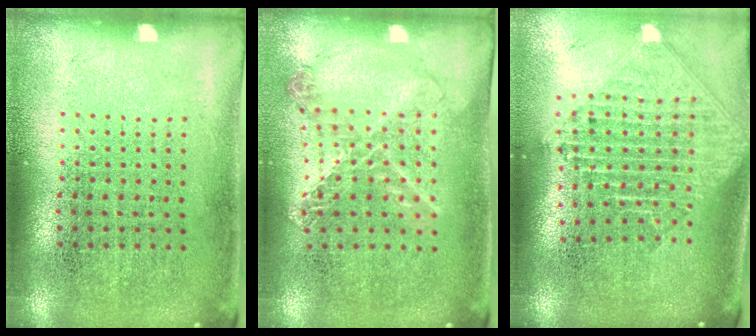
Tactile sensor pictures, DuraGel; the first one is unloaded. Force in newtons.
{"total": 1.2, "press": 1.1, "slide": 0.2}
{"total": 2.5, "press": 1.9, "slide": 1.5}